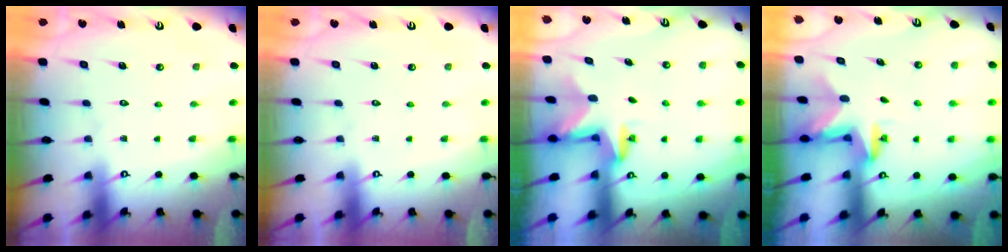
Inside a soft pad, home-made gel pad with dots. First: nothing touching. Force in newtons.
{"total": 0.0}
{"total": 2.9, "press": 2.9, "slide": 0.1}
{"total": 2.8, "press": 2.8, "slide": 0.2}